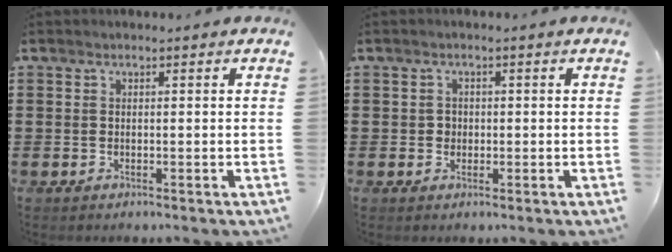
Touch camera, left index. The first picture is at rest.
{"total": 1.2, "force": [0.1, 1.1, 0.3], "torque": [-0.011, 0.006, 0.000]}